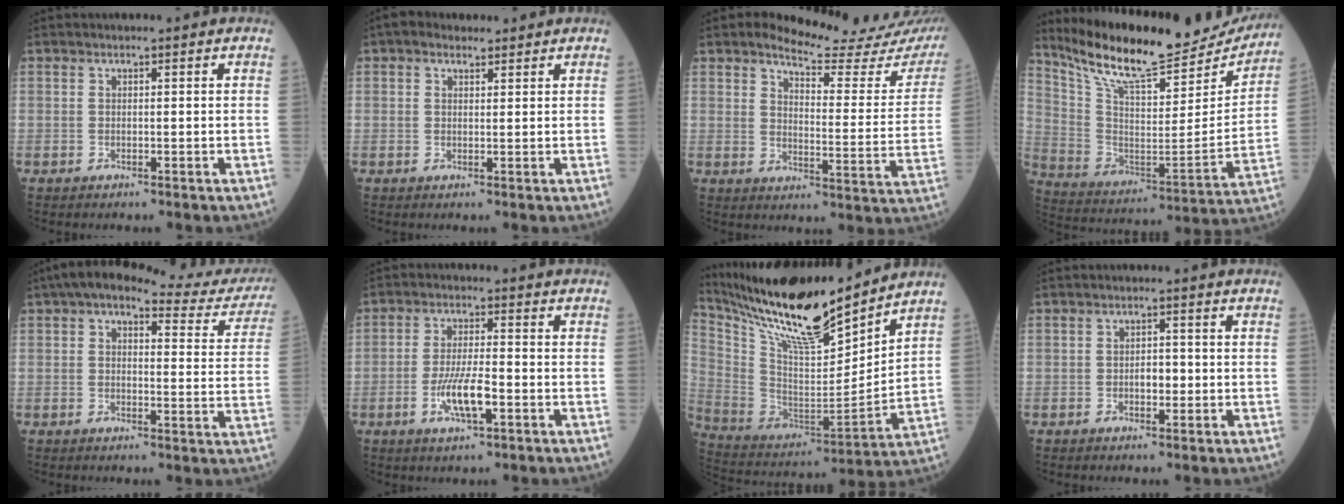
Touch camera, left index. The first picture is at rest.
{"total": 2.4, "force": [1.6, 1.4, 1.0], "torque": [-0.026, 0.020, 0.024]}
{"total": 18.3, "force": [17.1, 2.3, 6.1], "torque": [-0.079, -0.086, 0.191]}
{"total": 24.7, "force": [22.4, 4.6, 9.2], "torque": [-0.162, -0.043, 0.338]}
{"total": 17.6, "force": [15.8, 4.4, 6.7], "torque": [-0.070, 0.003, 0.172]}
{"total": 6.7, "force": [-2.4, 1.3, 6.1], "torque": [-0.123, -0.005, -0.044]}
{"total": 20.5, "force": [17.9, 1.8, 9.7], "torque": [-0.193, -0.016, 0.325]}
{"total": 2.5, "force": [-0.6, 1.2, 2.1], "torque": [-0.031, 0.004, -0.008]}